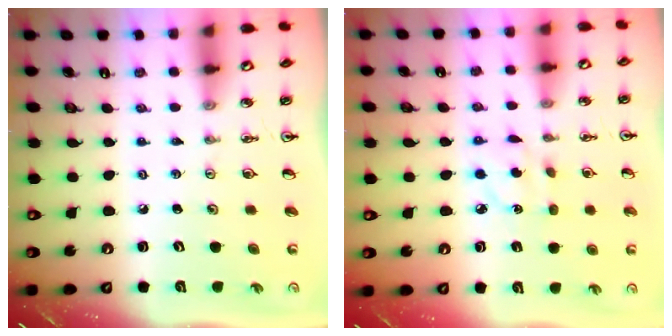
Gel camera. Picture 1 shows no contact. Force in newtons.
{"total": 3.9, "press": 3.9, "slide": 0.3}